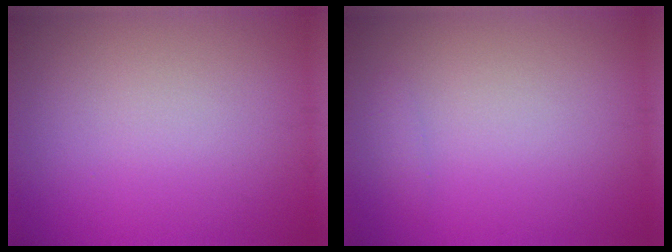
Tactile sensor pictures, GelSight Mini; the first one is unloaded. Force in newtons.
{"total": 0.5, "press": 0.5, "slide": 0.1}